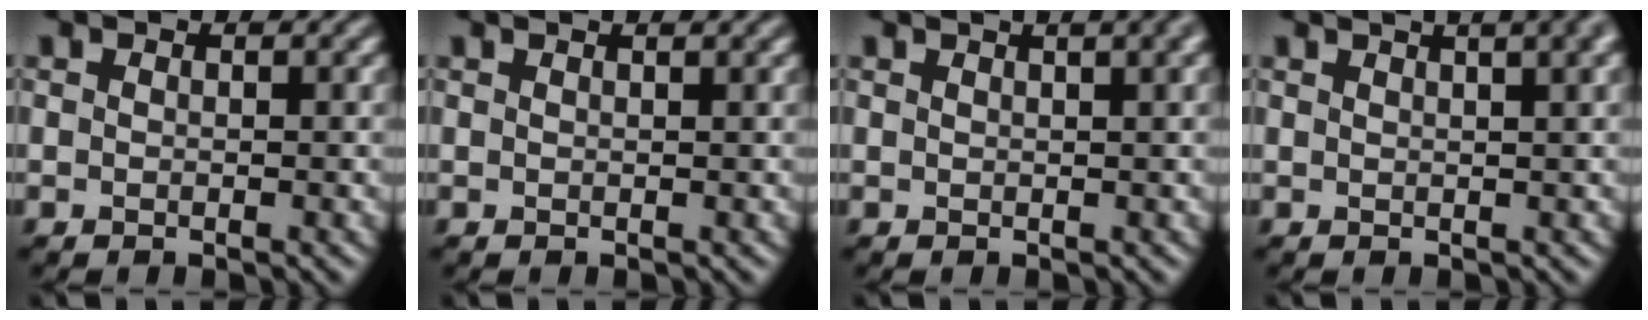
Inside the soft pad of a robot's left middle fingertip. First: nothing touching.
{"total": 1.8, "force": [1.4, 0.6, 0.9], "torque": [0.005, 0.013, -0.003]}
{"total": 6.5, "force": [4.0, 2.7, 4.4], "torque": [-0.026, 0.054, 0.033]}
{"total": 9.4, "force": [5.7, 3.9, 6.4], "torque": [-0.027, 0.065, 0.044]}